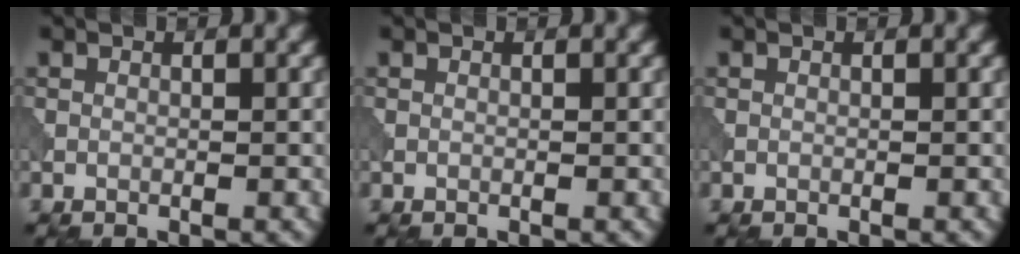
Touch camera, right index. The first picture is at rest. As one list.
[{"total": 0.0}, {"total": 0.0}]